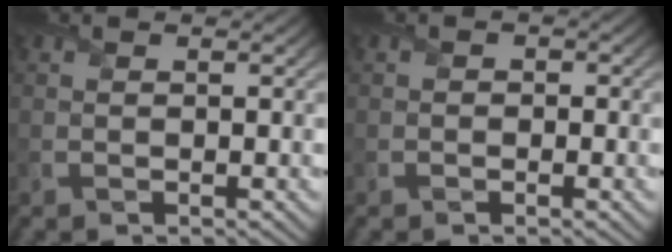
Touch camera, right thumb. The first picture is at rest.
{"total": 0.8, "force": [-0.4, 0.7, 0.1], "torque": [0.001, -0.004, -0.008]}